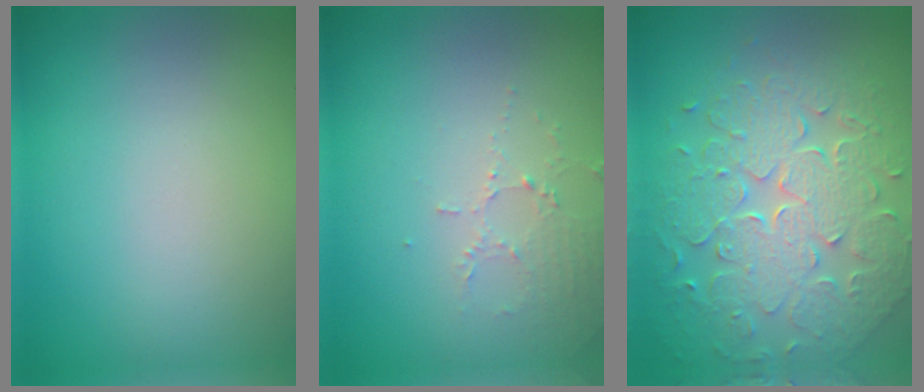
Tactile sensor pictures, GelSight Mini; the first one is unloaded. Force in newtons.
{"total": 1.9, "press": 1.8, "slide": 0.4}
{"total": 8.7, "press": 6.3, "slide": 6.0}